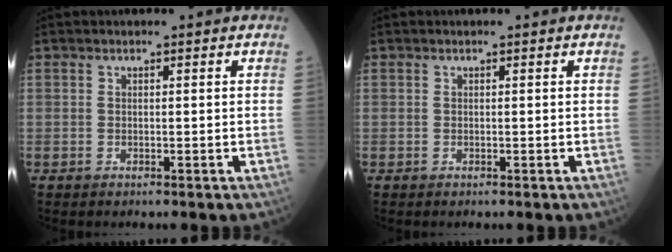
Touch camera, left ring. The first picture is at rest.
{"total": 0.0}